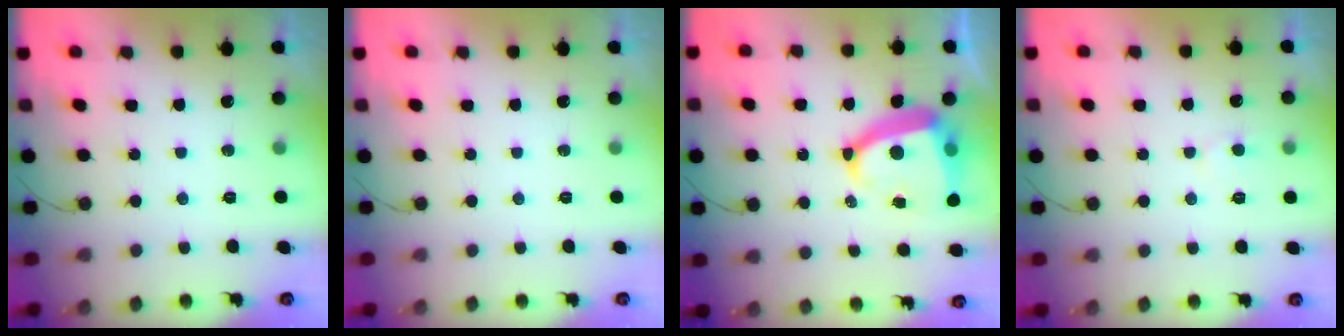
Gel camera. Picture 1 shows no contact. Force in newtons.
{"total": 0.0}
{"total": 13.8, "press": 13.7, "slide": 2.0}
{"total": 5.3, "press": 5.2, "slide": 0.4}